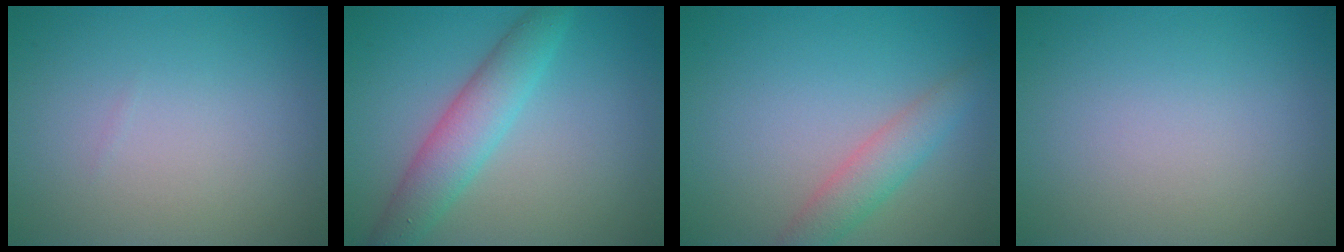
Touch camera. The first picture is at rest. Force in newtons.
{"total": 4.4, "press": 4.4, "slide": 0.1}
{"total": 2.9, "press": 2.9, "slide": 0.1}
{"total": 0.0}